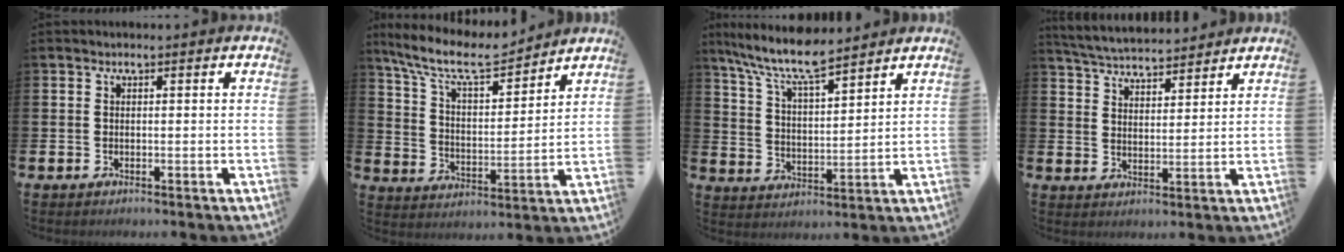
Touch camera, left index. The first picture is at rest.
{"total": 9.7, "force": [8.7, 2.2, 3.7], "torque": [-0.113, -0.047, 0.156]}
{"total": 8.9, "force": [8.0, 1.3, 3.9], "torque": [-0.107, -0.038, 0.144]}
{"total": 5.2, "force": [5.2, 0.7, 0.5], "torque": [-0.035, -0.030, 0.093]}